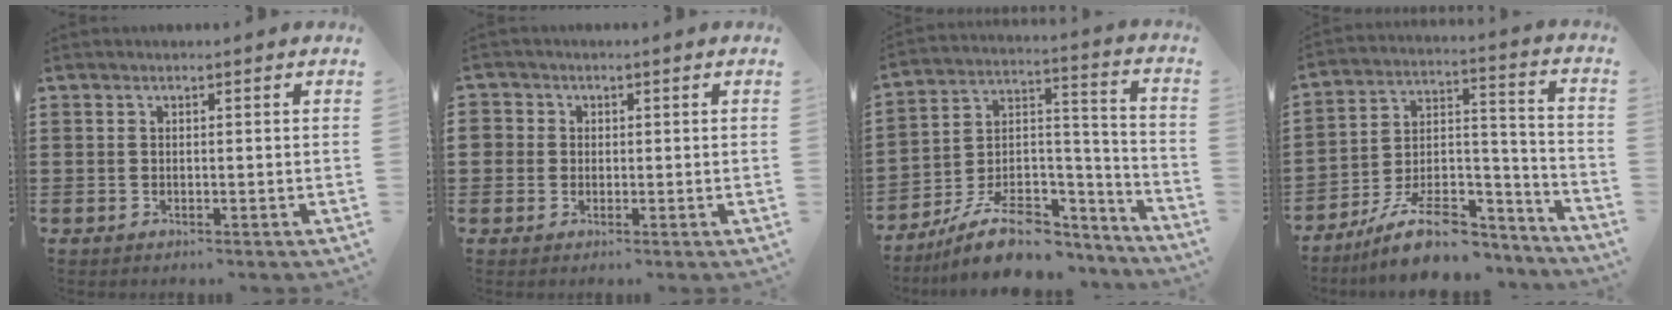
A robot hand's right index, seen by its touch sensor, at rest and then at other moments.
{"total": 1.7, "force": [0.3, 1.7, 0.2], "torque": [-0.012, 0.009, 0.003]}
{"total": 10.7, "force": [-7.8, 5.3, 5.0], "torque": [-0.096, 0.030, -0.141]}
{"total": 11.1, "force": [-8.6, 4.3, 5.5], "torque": [-0.090, 0.035, -0.159]}